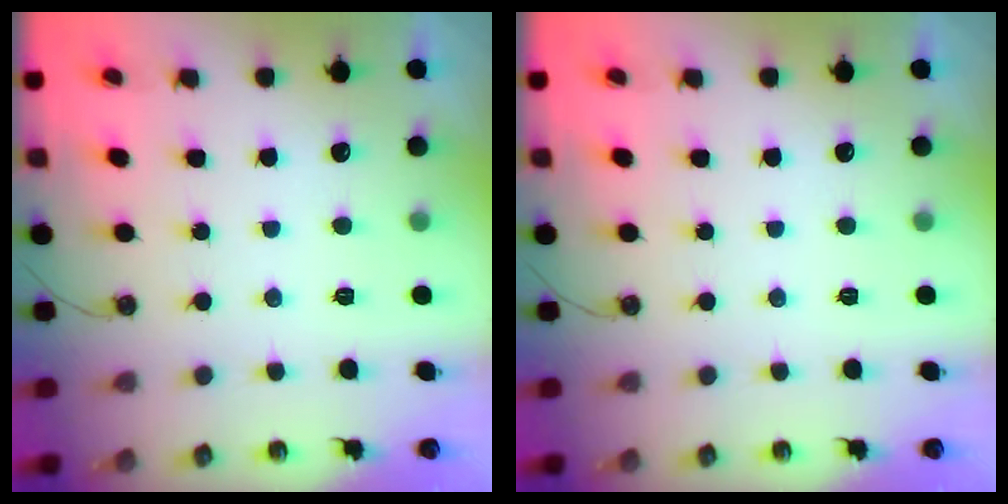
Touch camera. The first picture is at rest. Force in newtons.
{"total": 0.0}